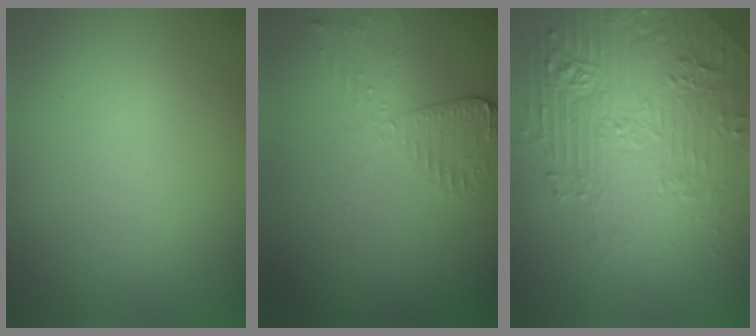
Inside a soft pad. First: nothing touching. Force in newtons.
{"total": 2.6, "press": 2.3, "slide": 1.2}
{"total": 8.1, "press": 5.7, "slide": 5.7}